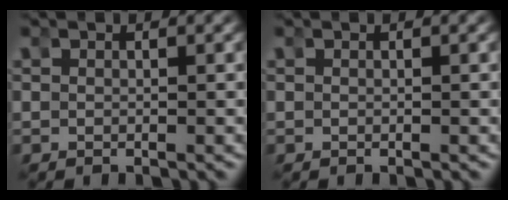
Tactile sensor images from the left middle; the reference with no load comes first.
{"total": 0.0}